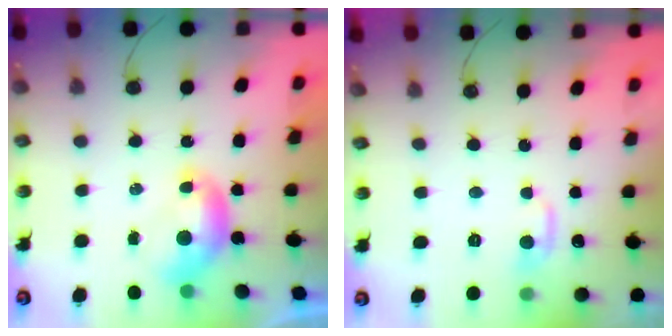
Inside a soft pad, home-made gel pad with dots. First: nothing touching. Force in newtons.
{"total": 0.8, "press": 0.2, "slide": 0.8}